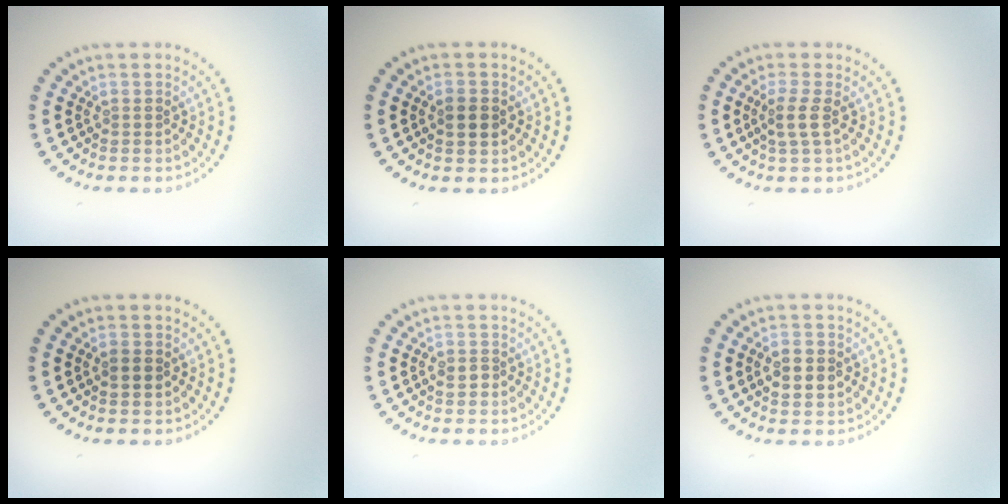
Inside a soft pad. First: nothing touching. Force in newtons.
{"total": 2.3, "press": 2.3, "slide": 0.0}
{"total": 1.8, "press": 1.5, "slide": 1.0}
{"total": 1.5, "press": 1.5, "slide": 0.1}
{"total": 1.3, "press": 1.2, "slide": 0.6}
{"total": 2.4, "press": 2.4, "slide": 0.1}